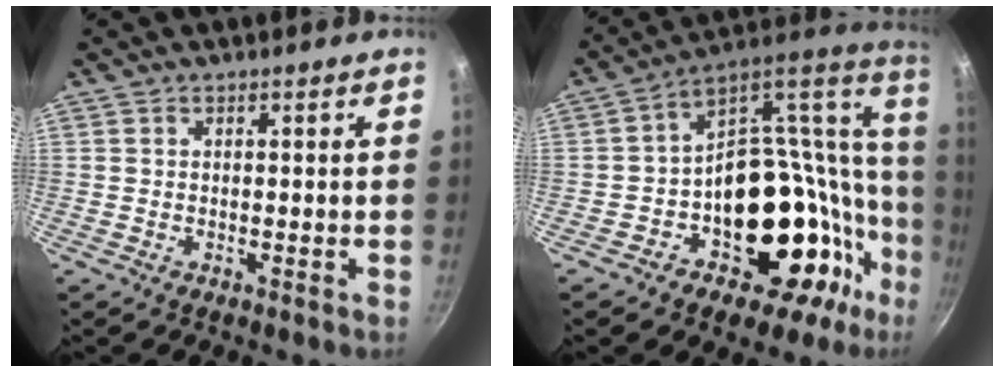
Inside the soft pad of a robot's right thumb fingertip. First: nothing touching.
{"total": 29.7, "force": [-5.1, 23.8, 17.1], "torque": [-0.164, 0.062, -0.053]}